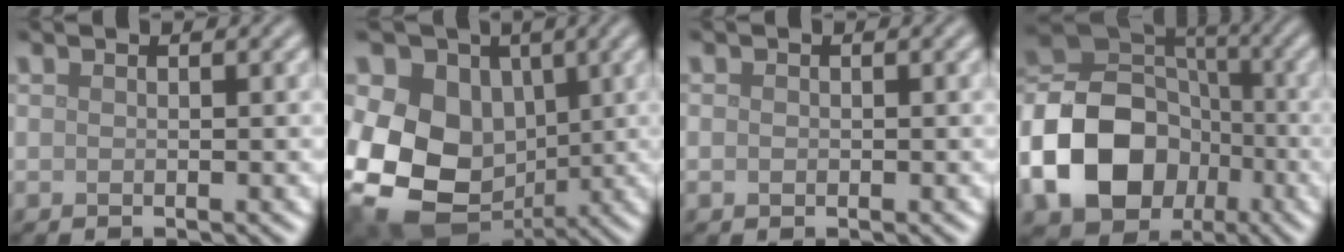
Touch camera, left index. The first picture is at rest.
{"total": 15.8, "force": [-0.6, 12.9, 9.2], "torque": [-0.180, -0.013, -0.026]}
{"total": 0.6, "force": [-0.1, 0.5, 0.3], "torque": [-0.004, -0.001, -0.002]}
{"total": 13.6, "force": [-4.3, 10.5, 7.5], "torque": [-0.160, -0.007, -0.088]}